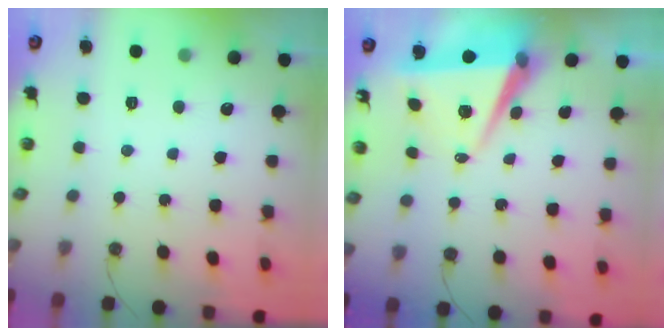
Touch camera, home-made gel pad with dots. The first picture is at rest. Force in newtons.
{"total": 7.3, "press": 6.1, "slide": 4.1}